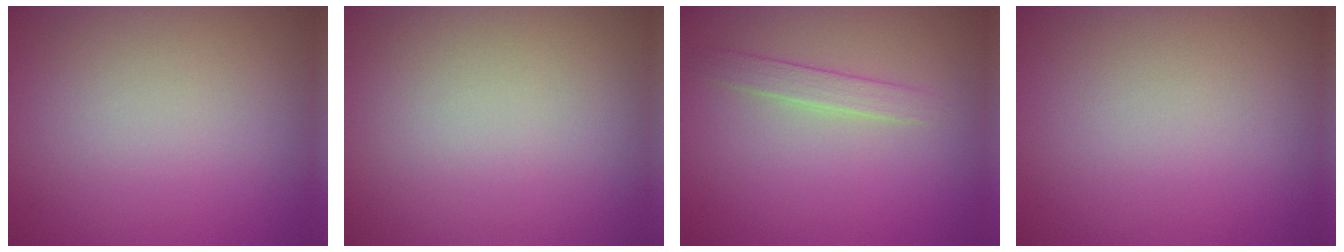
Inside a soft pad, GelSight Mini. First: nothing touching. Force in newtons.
{"total": 0.0}
{"total": 1.5, "press": 1.5, "slide": 0.0}
{"total": 0.0}